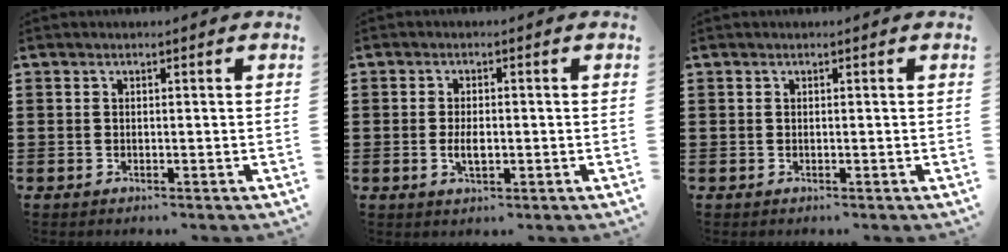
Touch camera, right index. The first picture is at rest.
{"total": 3.0, "force": [-0.5, 1.4, 2.7], "torque": [-0.049, 0.003, -0.008]}
{"total": 0.0}